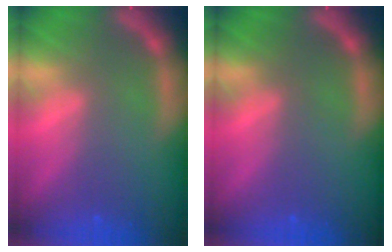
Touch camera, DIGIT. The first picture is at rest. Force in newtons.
{"total": 0.0}